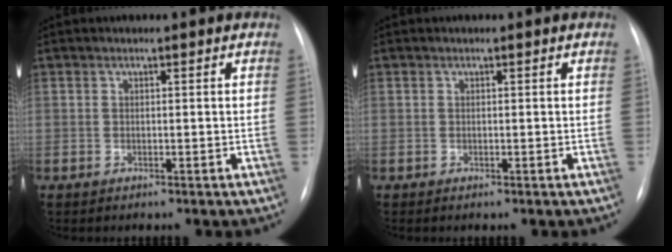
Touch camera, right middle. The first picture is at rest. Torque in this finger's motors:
{"motor_torque": [0.00, -0.46, -0.01, 0.01]}